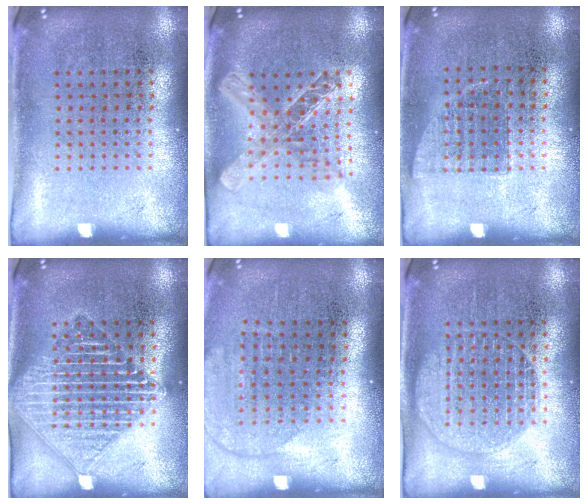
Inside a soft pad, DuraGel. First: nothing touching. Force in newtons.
{"total": 2.1, "press": 1.7, "slide": 1.2}
{"total": 0.6, "press": 0.6, "slide": 0.2}
{"total": 3.1, "press": 3.1, "slide": 0.3}
{"total": 1.3, "press": 1.1, "slide": 0.8}
{"total": 1.3, "press": 1.3, "slide": 0.2}